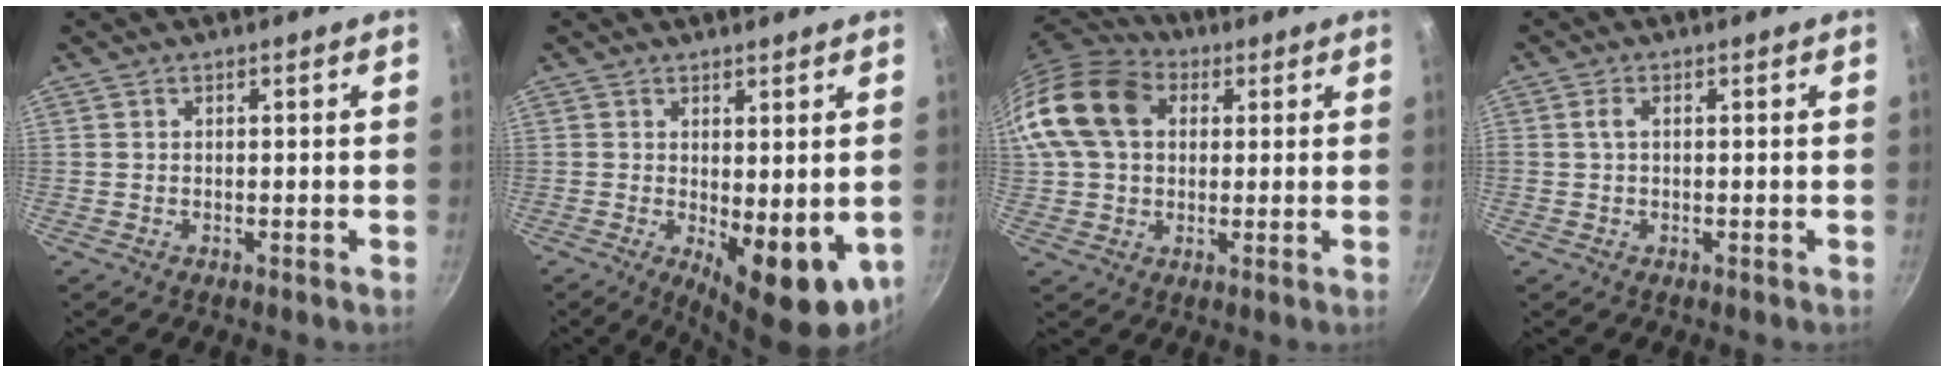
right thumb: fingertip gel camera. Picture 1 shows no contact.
{"total": 10.8, "force": [-1.1, 4.6, 9.7], "torque": [-0.108, -0.009, -0.002]}
{"total": 15.9, "force": [3.5, 11.8, 10.1], "torque": [-0.182, 0.024, 0.047]}
{"total": 1.5, "force": [0.2, 0.8, 1.3], "torque": [-0.028, 0.005, 0.002]}